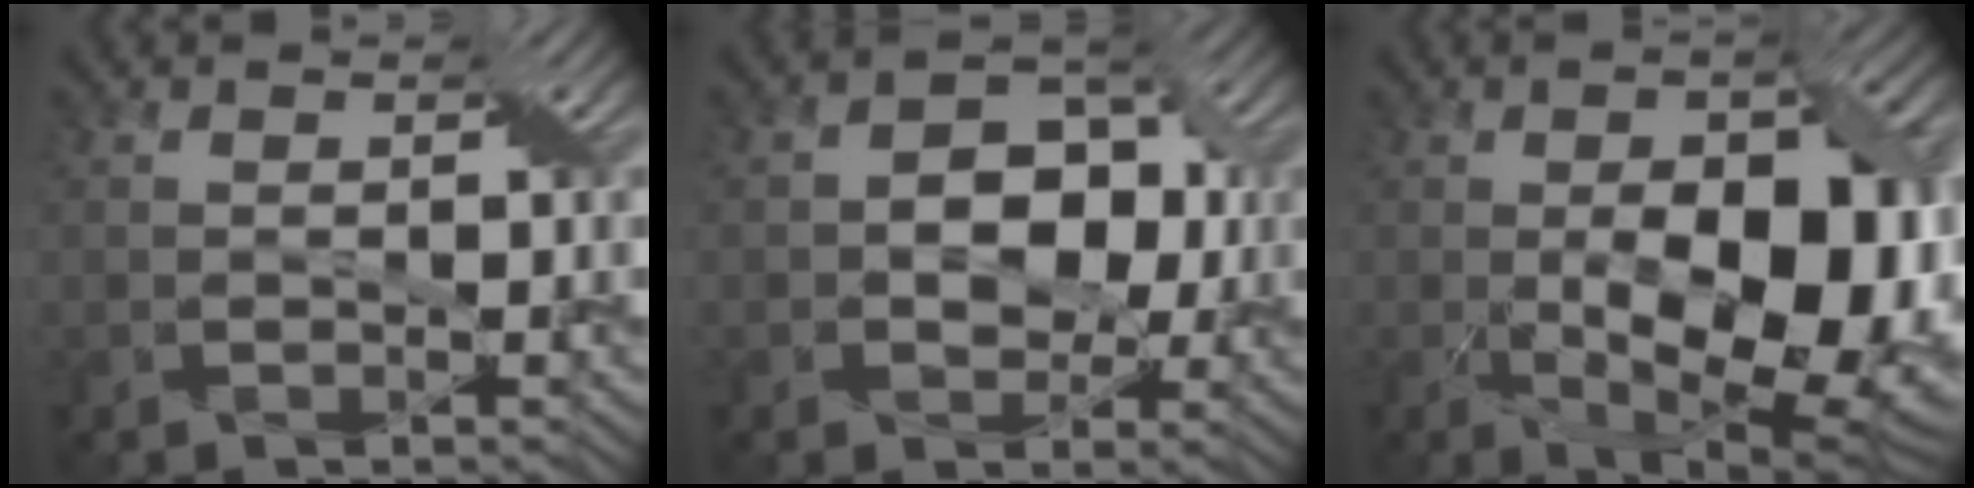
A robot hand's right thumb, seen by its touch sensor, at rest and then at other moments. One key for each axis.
{"total": 5.9, "fx": 0.1, "fy": 4.5, "fz": 3.9, "tx": -0.048, "ty": 0.010, "tz": -0.008}
{"total": 15.4, "fx": -2.0, "fy": 7.6, "fz": 13.3, "tx": -0.207, "ty": -0.029, "tz": -0.019}